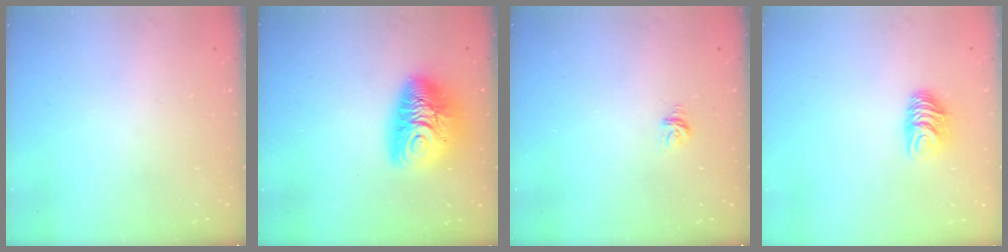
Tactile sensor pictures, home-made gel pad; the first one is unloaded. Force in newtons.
{"total": 15.7, "press": 15.6, "slide": 1.7}
{"total": 3.8, "press": 3.8, "slide": 0.2}
{"total": 7.1, "press": 7.1, "slide": 0.5}